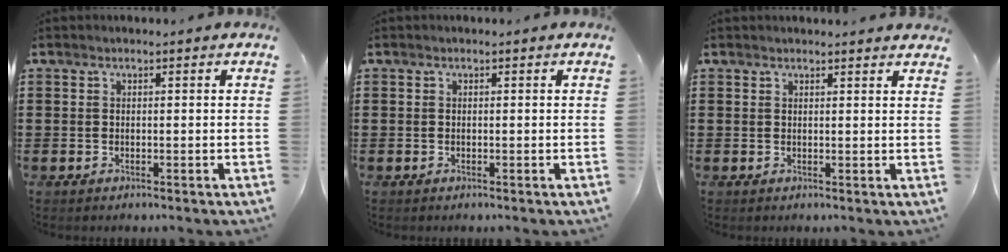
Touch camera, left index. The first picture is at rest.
{"total": 0.0}
{"total": 1.3, "force": [1.3, 0.0, 0.2], "torque": [-0.006, 0.000, 0.025]}